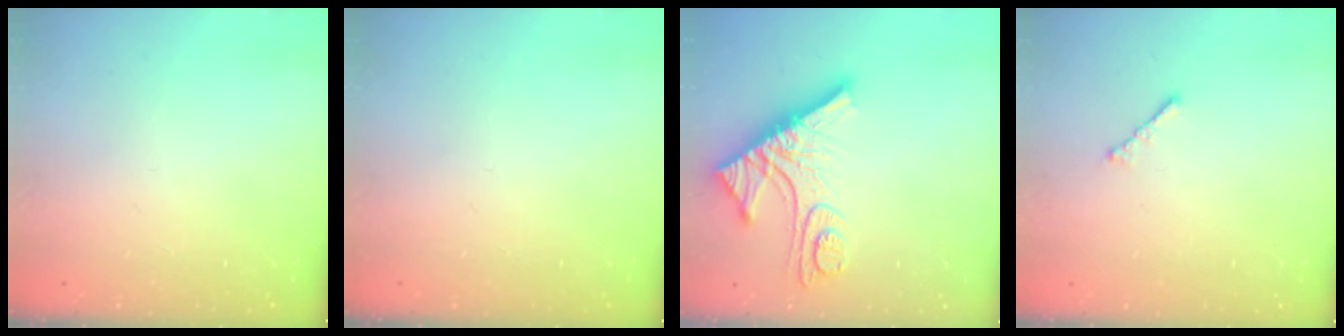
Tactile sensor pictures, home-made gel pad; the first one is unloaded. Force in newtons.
{"total": 0.0}
{"total": 13.4, "press": 13.4, "slide": 1.1}
{"total": 1.7, "press": 1.6, "slide": 0.5}